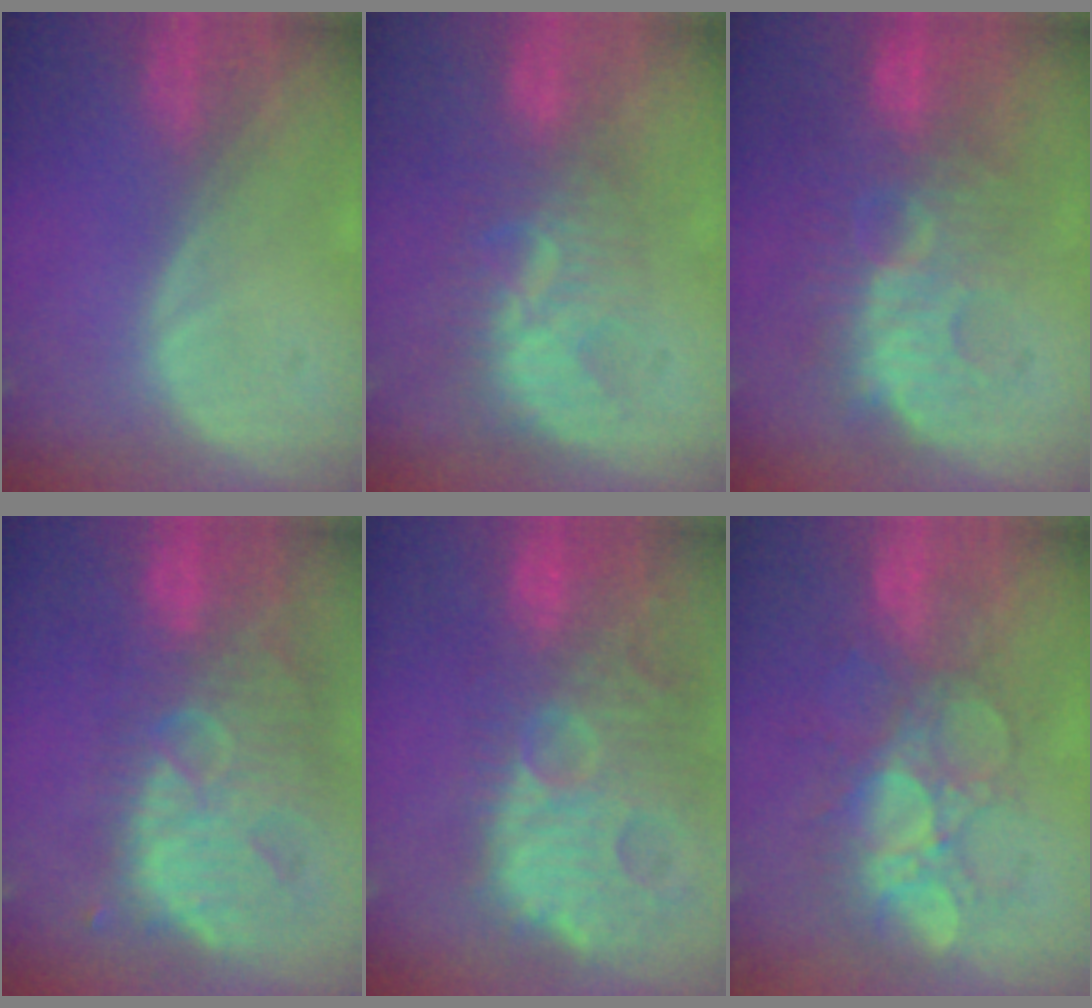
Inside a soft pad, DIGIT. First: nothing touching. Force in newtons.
{"total": 8.1, "press": 7.4, "slide": 3.4}
{"total": 9.7, "press": 9.4, "slide": 2.5}
{"total": 12.8, "press": 11.2, "slide": 6.2}
{"total": 14.7, "press": 12.6, "slide": 7.5}
{"total": 8.7, "press": 8.5, "slide": 1.6}